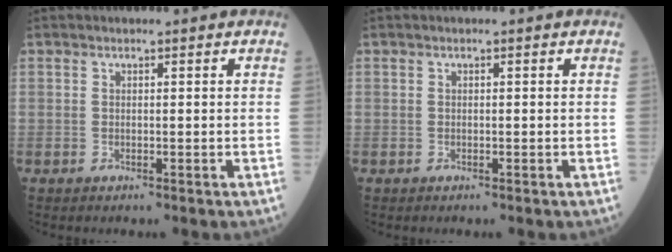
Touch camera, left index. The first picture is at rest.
{"total": 0.0}